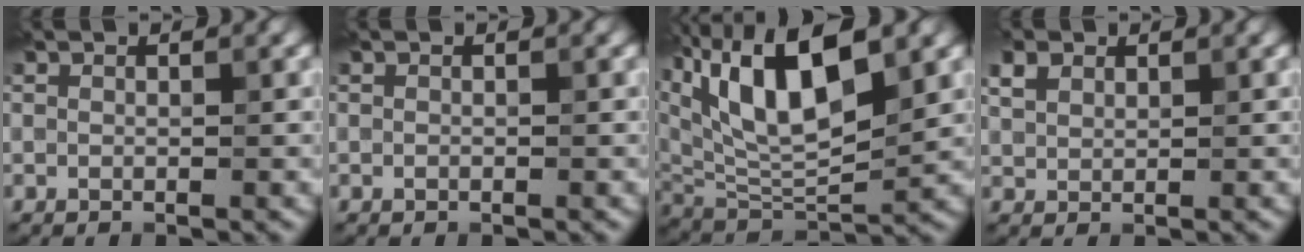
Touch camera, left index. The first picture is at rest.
{"total": 0.0}
{"total": 13.2, "force": [5.0, 5.2, 11.0], "torque": [-0.193, 0.015, 0.081]}
{"total": 2.3, "force": [1.3, 1.6, 1.1], "torque": [-0.029, 0.008, 0.027]}